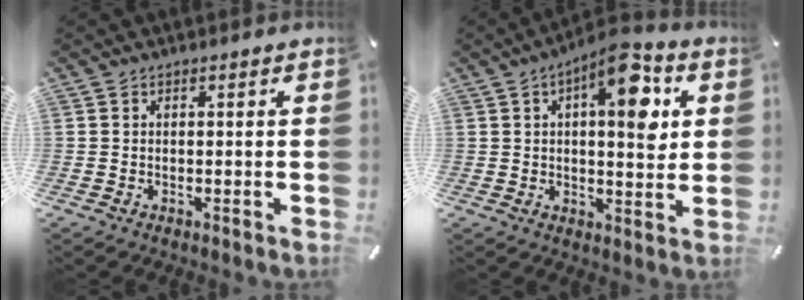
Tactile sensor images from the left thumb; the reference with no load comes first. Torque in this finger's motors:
{"motor_torque": [0.36, 0.11, 0.28, -0.17, 0.12]}